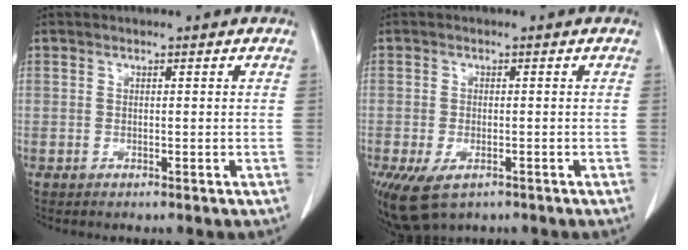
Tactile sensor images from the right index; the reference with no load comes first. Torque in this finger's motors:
{"motor_torque": [0.65, -0.60, 0.24, 0.06]}